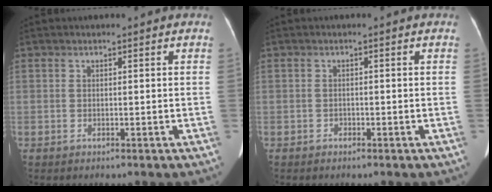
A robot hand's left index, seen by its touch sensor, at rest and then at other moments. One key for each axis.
{"total": 1.9, "fx": -1.8, "fy": 0.2, "fz": -0.7, "tx": 0.010, "ty": -0.002, "tz": -0.034}